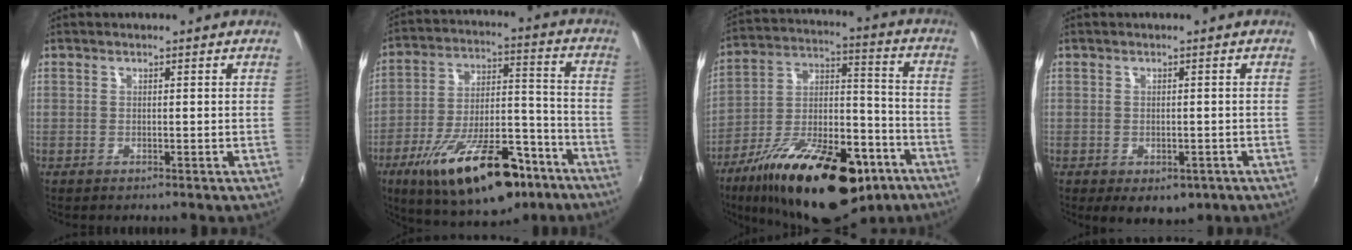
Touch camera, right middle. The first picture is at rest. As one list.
[{"total": 24.4, "force": [-14.8, 9.8, 16.7], "torque": [-0.282, -0.013, -0.219]}, {"total": 27.5, "force": [-16.0, 11.9, 19.0], "torque": [-0.316, -0.009, -0.241]}, {"total": 5.7, "force": [-2.8, 3.5, 3.5], "torque": [-0.062, -0.023, -0.032]}]